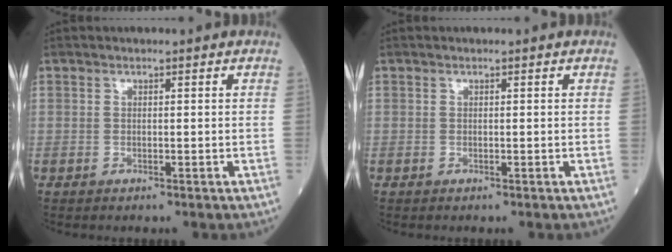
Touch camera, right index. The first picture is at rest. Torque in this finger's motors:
{"motor_torque": [-0.23, -0.16, 0.09, 0.02]}